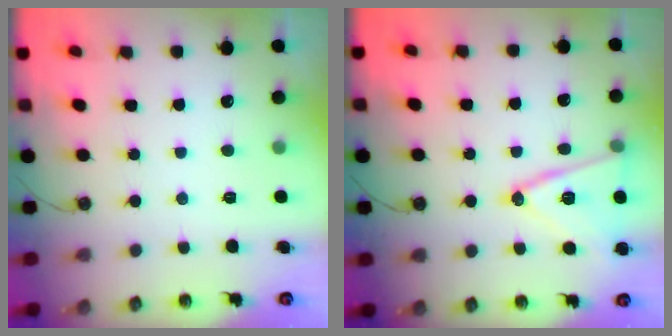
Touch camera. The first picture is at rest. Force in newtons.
{"total": 15.3, "press": 14.9, "slide": 3.3}